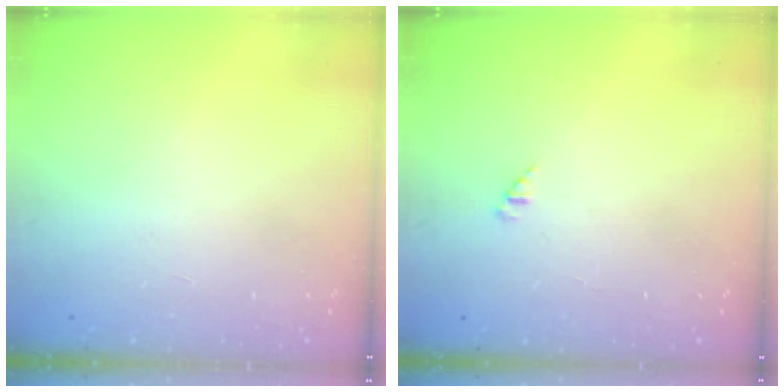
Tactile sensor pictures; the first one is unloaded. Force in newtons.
{"total": 2.0, "press": 2.0, "slide": 0.4}